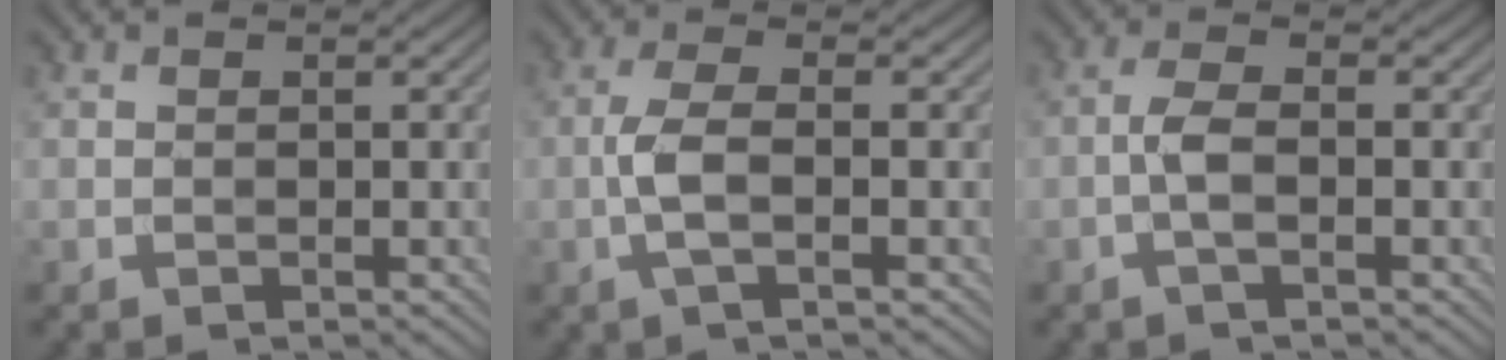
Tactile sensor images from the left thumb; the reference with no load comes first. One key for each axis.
{"total": 4.2, "fx": -1.0, "fy": 1.0, "fz": 3.9, "tx": -0.088, "ty": 0.007, "tz": -0.029}
{"total": 2.9, "fx": -0.9, "fy": 0.7, "fz": 2.6, "tx": -0.061, "ty": 0.005, "tz": -0.027}